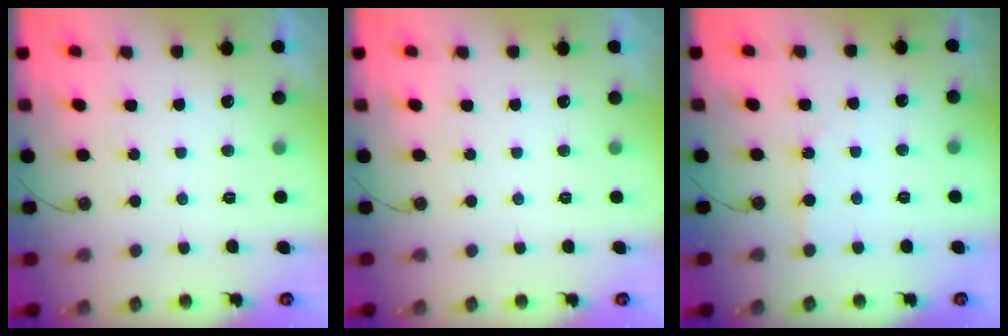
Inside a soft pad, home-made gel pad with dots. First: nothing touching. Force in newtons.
{"total": 0.0}
{"total": 2.5, "press": 2.5, "slide": 0.4}